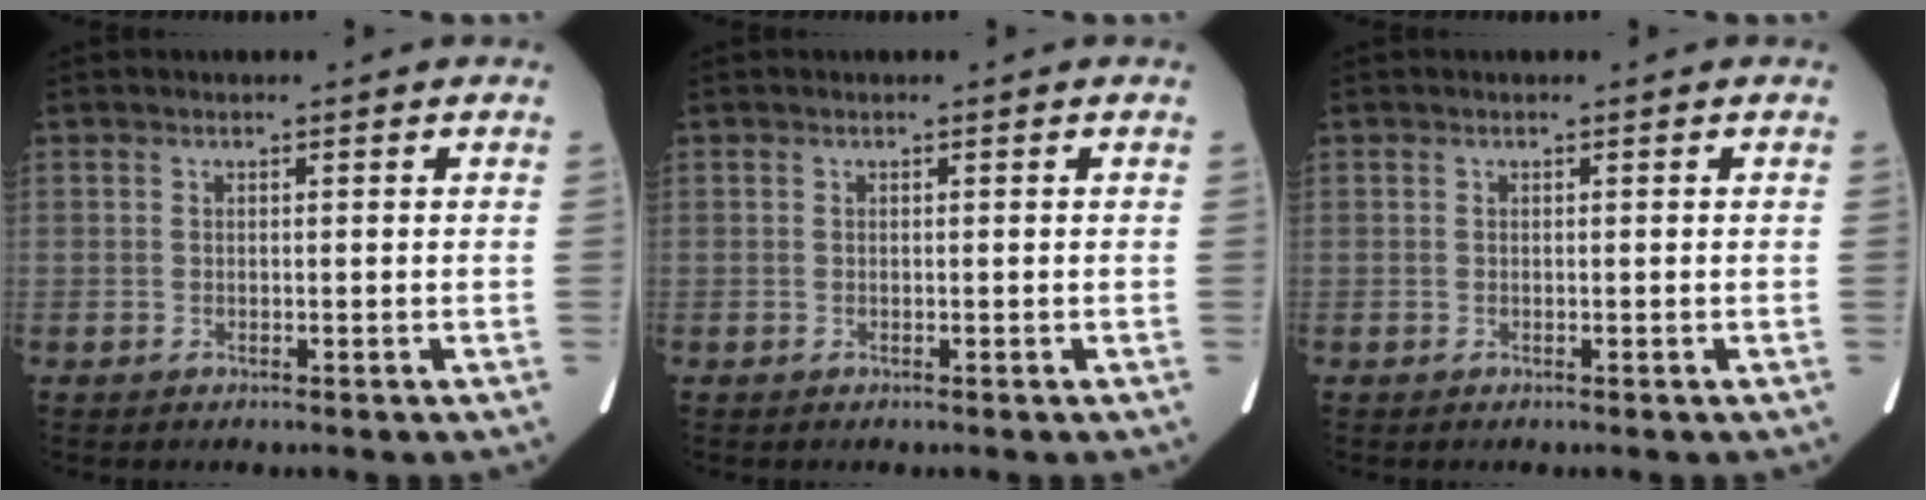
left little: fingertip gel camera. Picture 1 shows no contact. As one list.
[{"total": 0.0}, {"total": 0.0}]